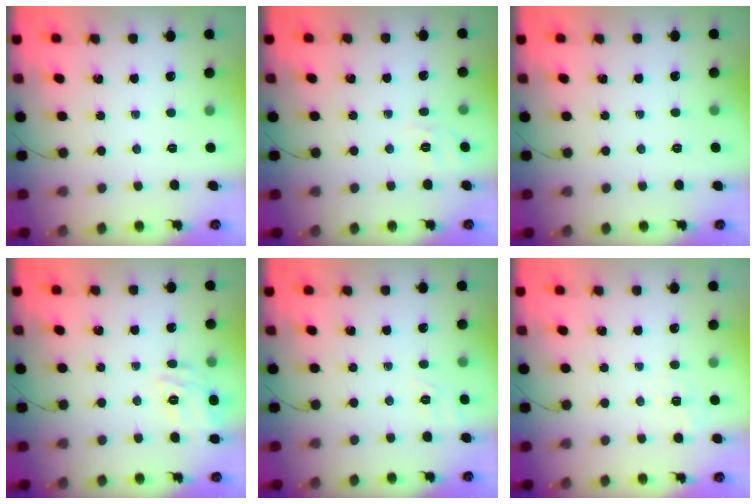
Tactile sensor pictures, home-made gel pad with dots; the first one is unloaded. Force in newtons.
{"total": 1.8, "press": 0.0, "slide": 1.8}
{"total": 5.2, "press": 5.1, "slide": 1.1}
{"total": 7.6, "press": 7.6, "slide": 0.8}
{"total": 1.9, "press": 0.7, "slide": 1.7}
{"total": 1.8, "press": 0.4, "slide": 1.8}